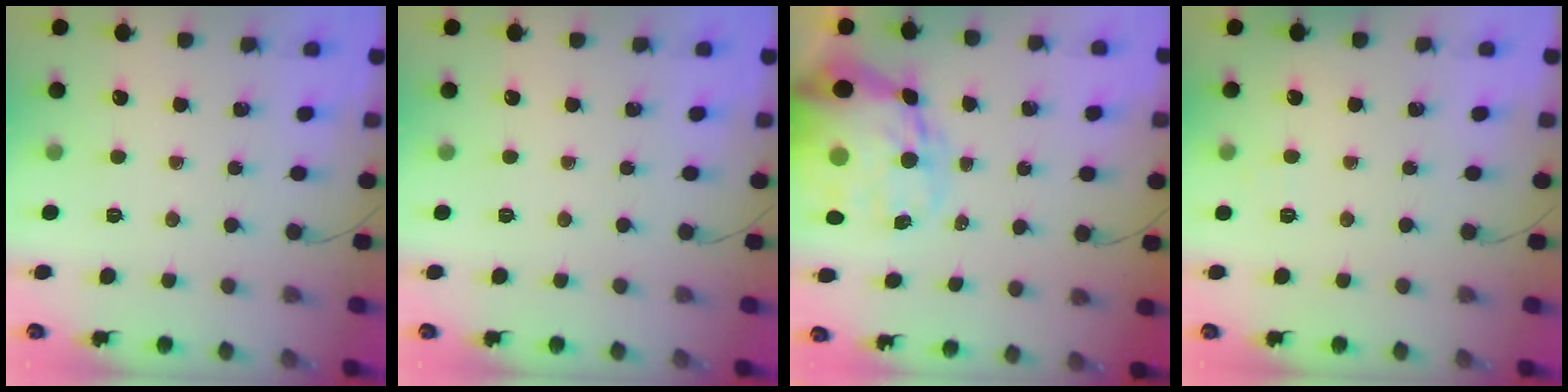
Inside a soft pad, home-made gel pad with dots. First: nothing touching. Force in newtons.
{"total": 0.0}
{"total": 22.2, "press": 21.4, "slide": 5.9}
{"total": 4.1, "press": 4.0, "slide": 0.9}